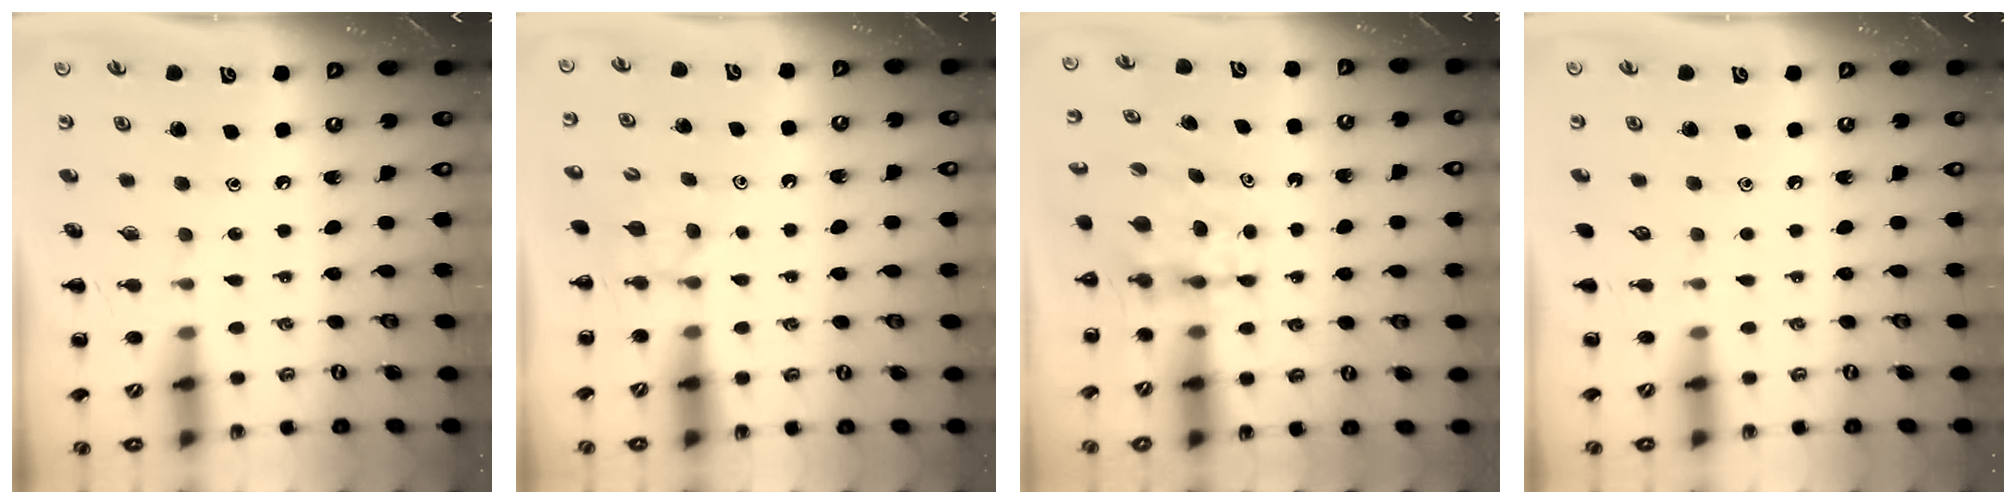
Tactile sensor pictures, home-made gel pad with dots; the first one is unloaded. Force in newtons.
{"total": 2.6, "press": 2.4, "slide": 1.1}
{"total": 4.8, "press": 4.8, "slide": 0.3}
{"total": 0.0}